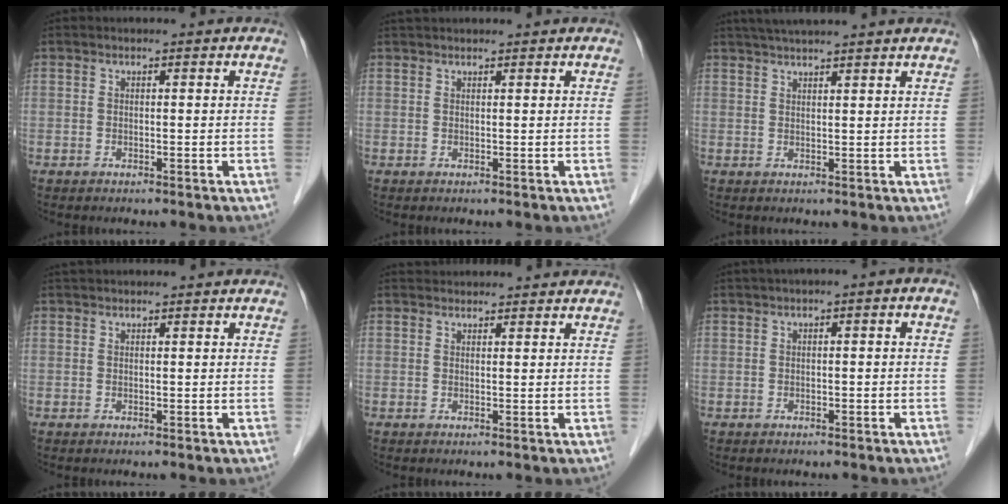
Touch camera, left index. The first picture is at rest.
{"total": 3.3, "force": [3.1, 0.2, 1.1], "torque": [-0.010, 0.036, 0.047]}
{"total": 8.6, "force": [7.5, -0.6, 4.1], "torque": [-0.067, 0.036, 0.102]}
{"total": 2.7, "force": [2.5, 0.1, 0.9], "torque": [-0.007, 0.033, 0.042]}
{"total": 6.1, "force": [6.0, 0.9, 0.9], "torque": [-0.009, 0.037, 0.072]}
{"total": 1.8, "force": [0.3, 0.4, 1.7], "torque": [-0.026, 0.014, 0.003]}